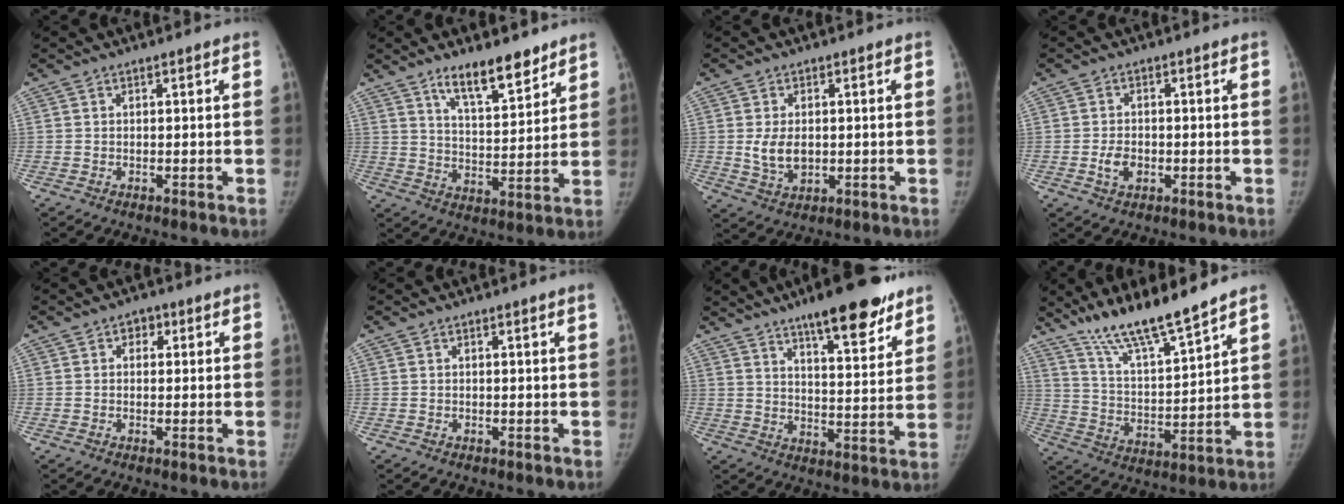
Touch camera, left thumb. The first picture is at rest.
{"total": 10.8, "force": [7.9, 3.4, 6.5], "torque": [-0.083, -0.058, 0.137]}
{"total": 5.7, "force": [0.1, 3.8, 4.2], "torque": [-0.070, -0.009, 0.012]}
{"total": 3.6, "force": [-1.0, 2.6, 2.3], "torque": [-0.037, 0.003, -0.015]}
{"total": 2.4, "force": [0.9, 1.9, 1.3], "torque": [0.002, 0.002, 0.006]}
{"total": 0.8, "force": [0.4, -0.2, 0.6], "torque": [-0.011, 0.000, 0.009]}
{"total": 16.2, "force": [11.2, 4.2, 10.9], "torque": [-0.124, -0.060, 0.170]}
{"total": 13.9, "force": [11.2, 1.4, 8.1], "torque": [-0.133, -0.068, 0.209]}